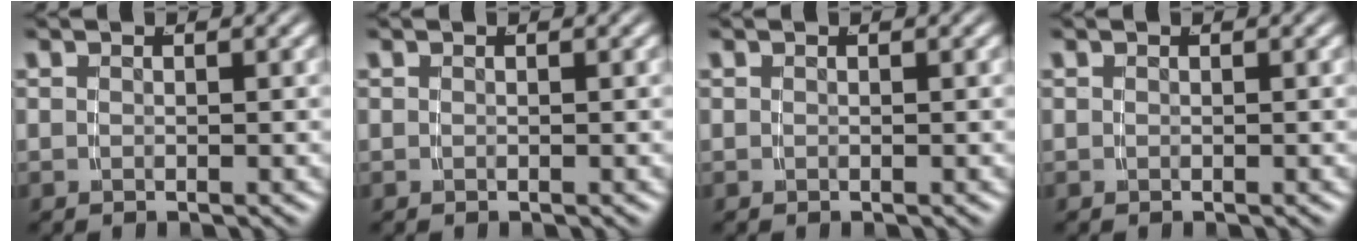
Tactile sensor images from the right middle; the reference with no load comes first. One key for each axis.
{"total": 0.0}
{"total": 0.0}
{"total": 0.0}